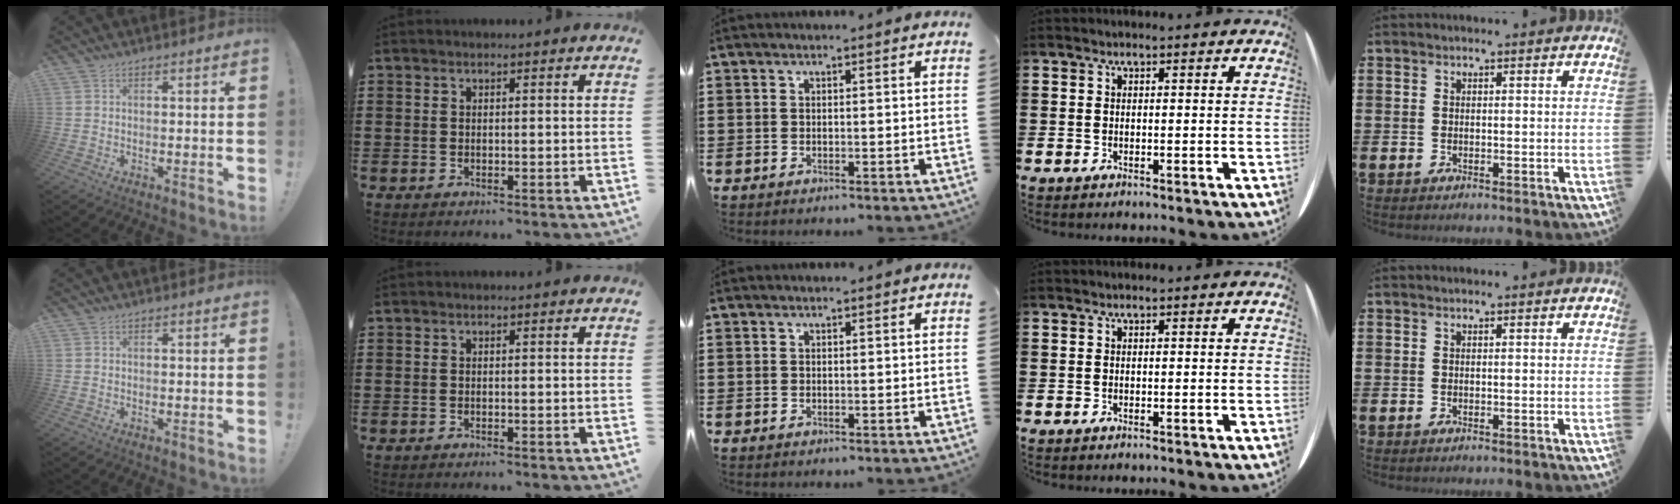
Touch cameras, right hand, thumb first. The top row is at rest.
{}